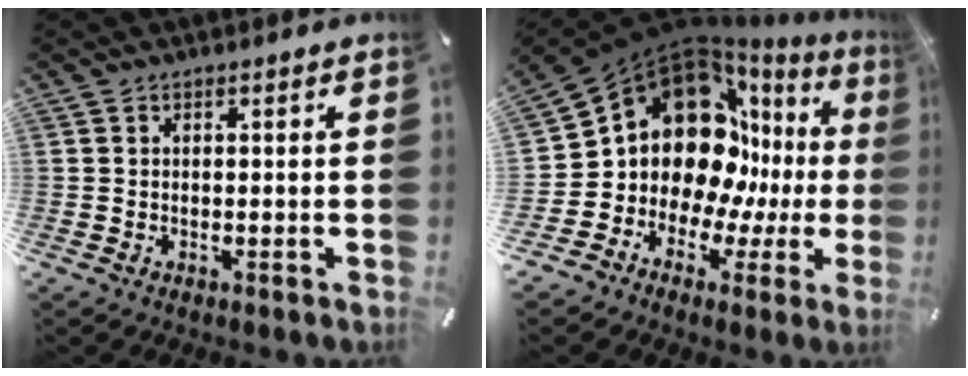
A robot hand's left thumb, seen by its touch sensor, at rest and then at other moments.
{"total": 17.1, "force": [4.6, 13.5, 9.4], "torque": [-0.160, -0.070, 0.087]}